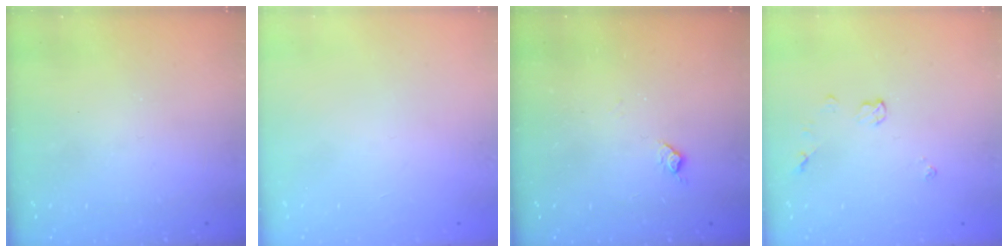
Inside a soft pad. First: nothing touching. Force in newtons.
{"total": 0.0}
{"total": 5.3, "press": 5.2, "slide": 0.8}
{"total": 4.6, "press": 4.6, "slide": 0.6}